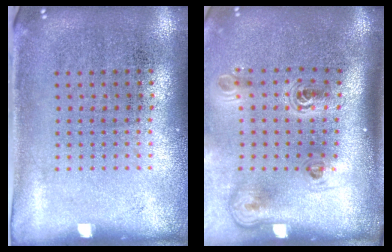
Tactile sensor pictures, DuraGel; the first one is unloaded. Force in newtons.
{"total": 2.3, "press": 1.5, "slide": 1.7}